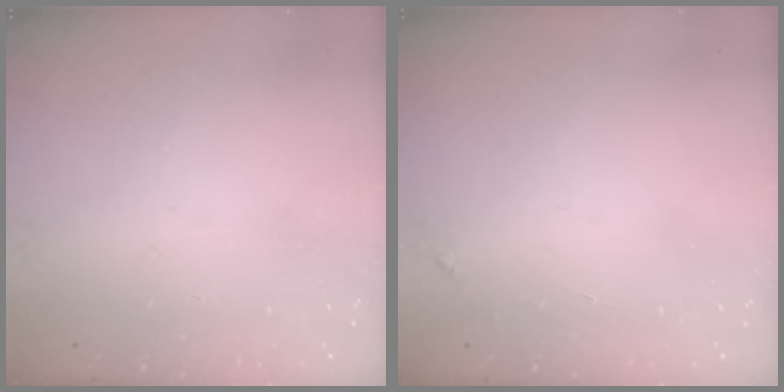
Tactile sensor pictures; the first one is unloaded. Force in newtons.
{"total": 3.3, "press": 3.3, "slide": 0.4}